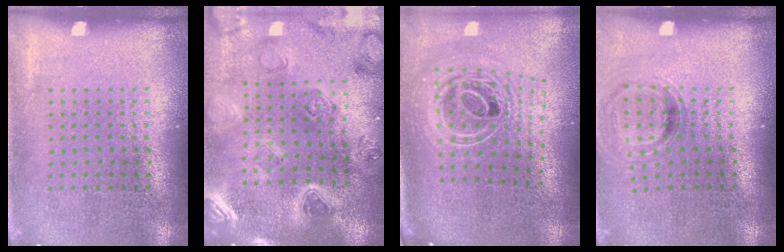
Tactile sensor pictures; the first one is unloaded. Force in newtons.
{"total": 2.5, "press": 2.5, "slide": 0.3}
{"total": 2.7, "press": 1.9, "slide": 1.9}
{"total": 0.9, "press": 0.9, "slide": 0.2}